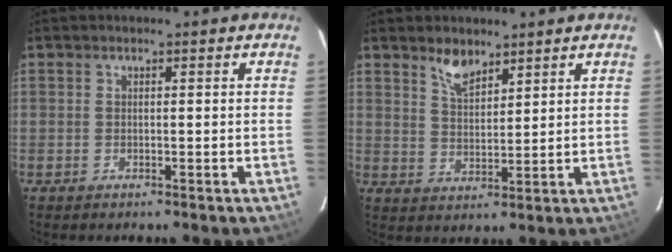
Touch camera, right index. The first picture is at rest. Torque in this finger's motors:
{"motor_torque": [0.05, 0.11, 0.03, 0.05]}